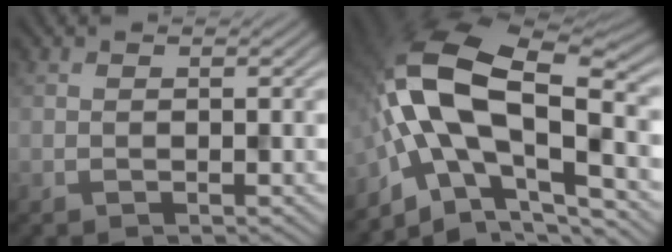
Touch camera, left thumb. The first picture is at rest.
{"total": 16.6, "force": [-3.1, 8.4, 13.9], "torque": [-0.268, 0.019, -0.067]}